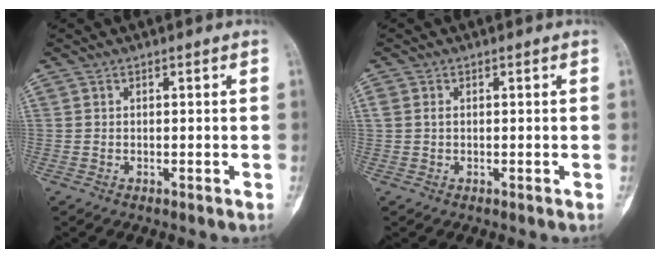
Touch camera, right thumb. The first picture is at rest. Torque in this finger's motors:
{"motor_torque": [-0.18, 0.15, 0.38, -0.04, -0.02]}